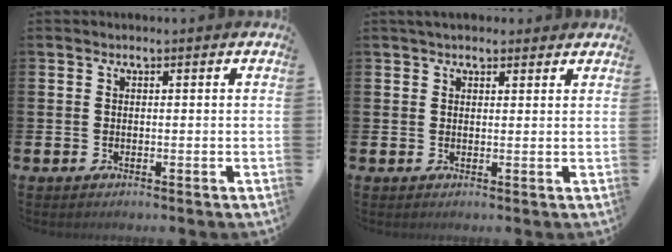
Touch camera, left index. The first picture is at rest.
{"total": 2.5, "force": [2.3, 1.0, 0.5], "torque": [-0.002, -0.005, 0.038]}